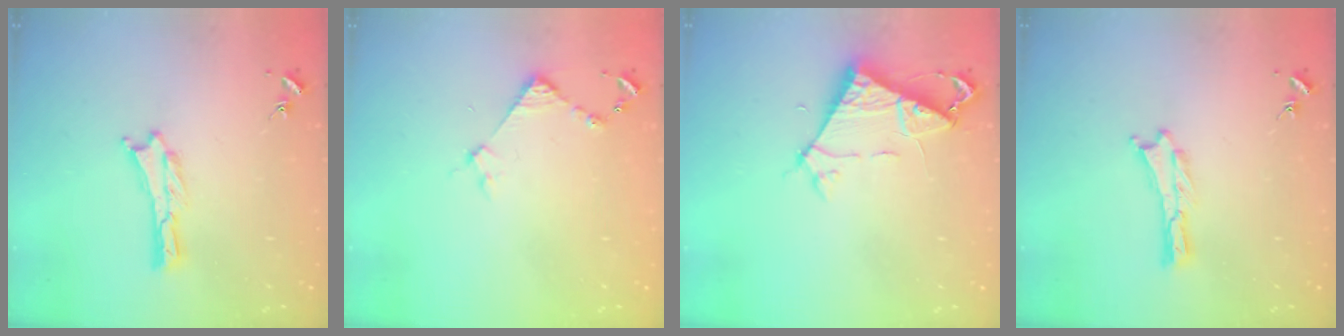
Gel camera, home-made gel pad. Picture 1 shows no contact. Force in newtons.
{"total": 3.5, "press": 3.5, "slide": 0.3}
{"total": 6.6, "press": 6.5, "slide": 0.7}
{"total": 0.0}